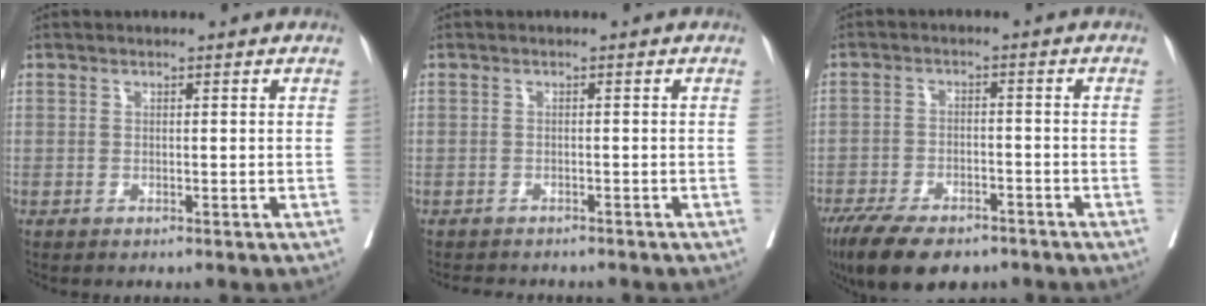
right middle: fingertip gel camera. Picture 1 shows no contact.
{"total": 4.2, "force": [-3.7, 1.6, 1.1], "torque": [-0.012, -0.003, -0.050]}
{"total": 12.3, "force": [-9.1, 5.1, 6.6], "torque": [-0.113, -0.008, -0.142]}